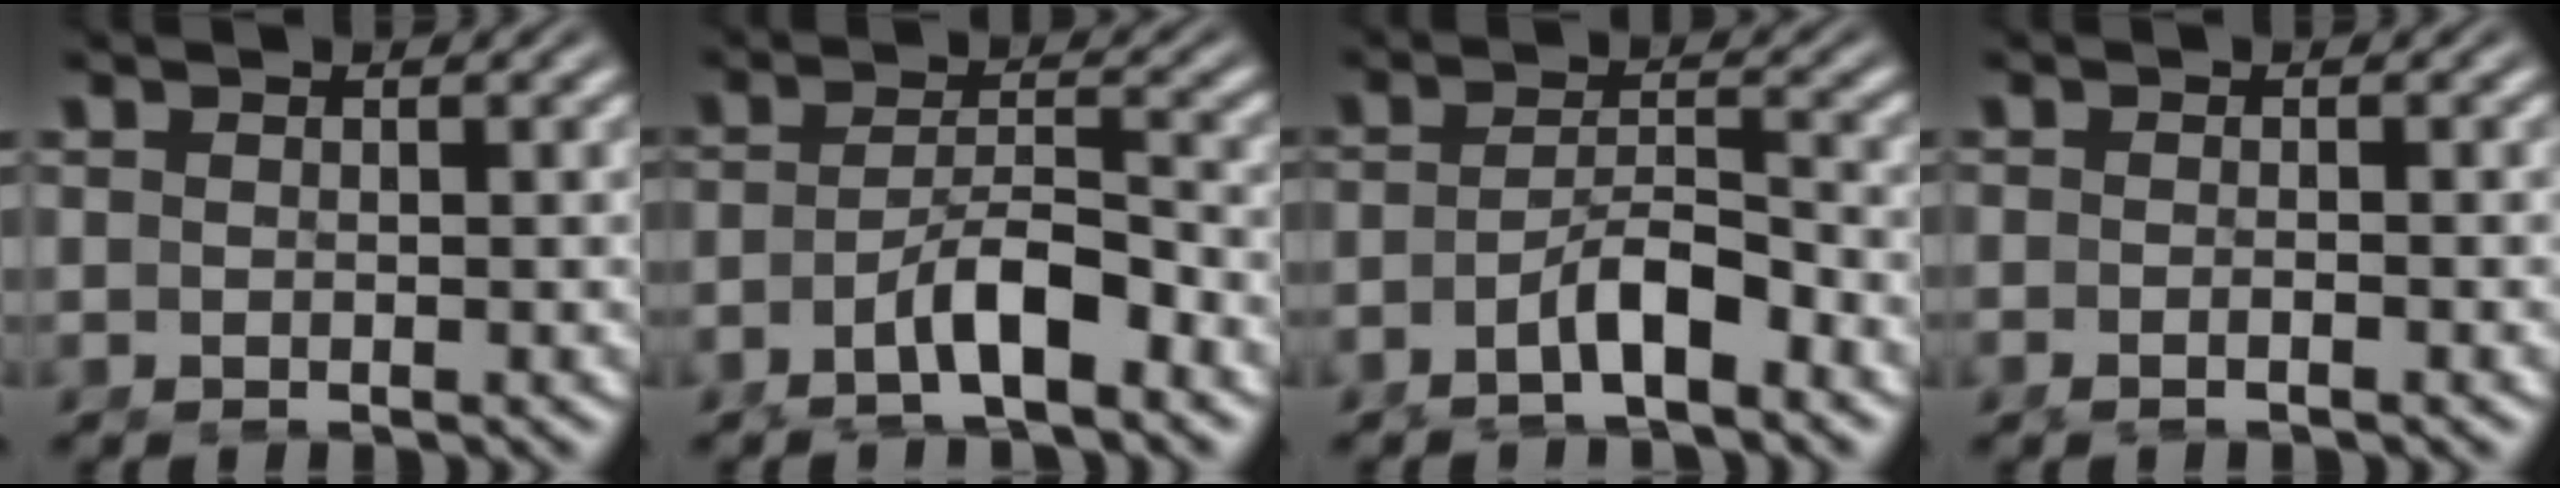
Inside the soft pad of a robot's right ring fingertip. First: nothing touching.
{"total": 4.3, "force": [-2.6, 1.3, 3.2], "torque": [-0.056, -0.016, -0.038]}
{"total": 3.8, "force": [-2.6, 1.0, 2.5], "torque": [-0.043, -0.012, -0.040]}
{"total": 1.3, "force": [-1.1, 0.4, 0.7], "torque": [-0.022, -0.004, -0.019]}